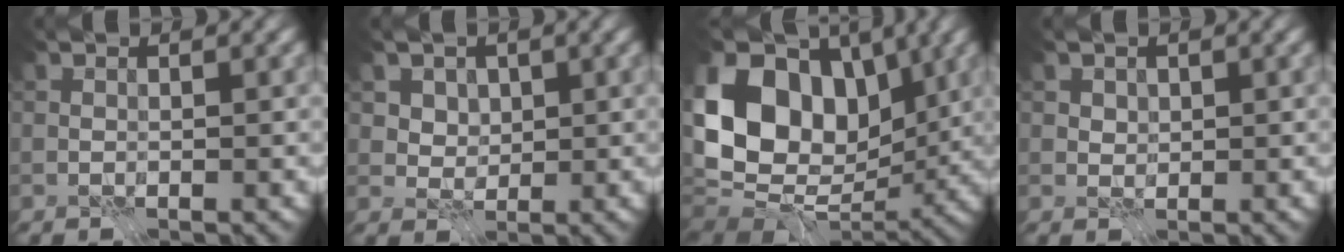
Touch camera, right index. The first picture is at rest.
{"total": 3.3, "force": [1.4, 2.7, 1.3], "torque": [-0.035, -0.010, 0.033]}
{"total": 15.1, "force": [2.2, 10.5, 10.7], "torque": [-0.200, 0.020, 0.031]}
{"total": 1.2, "force": [0.5, 1.0, 0.4], "torque": [-0.012, -0.007, 0.019]}